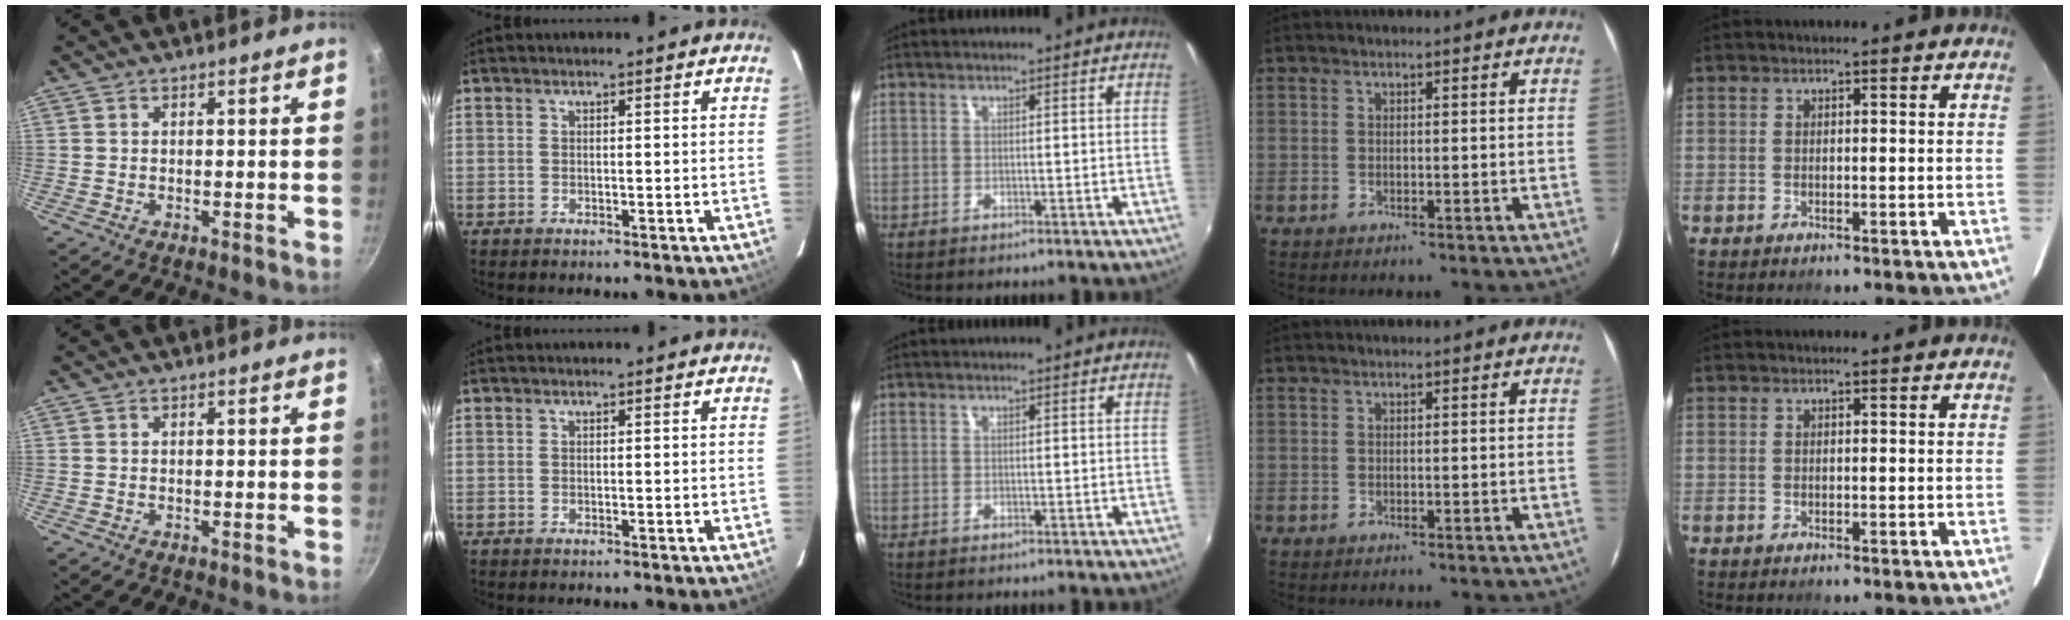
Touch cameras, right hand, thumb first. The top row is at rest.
{}